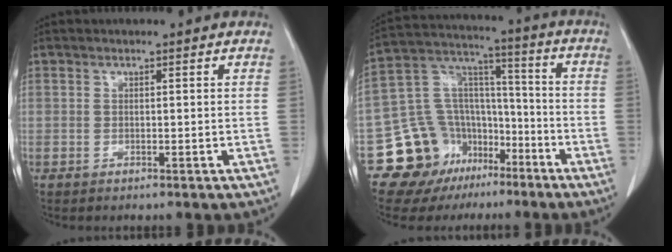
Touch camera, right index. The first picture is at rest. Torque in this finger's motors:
{"motor_torque": [0.02, -0.24, -0.18, -0.17]}